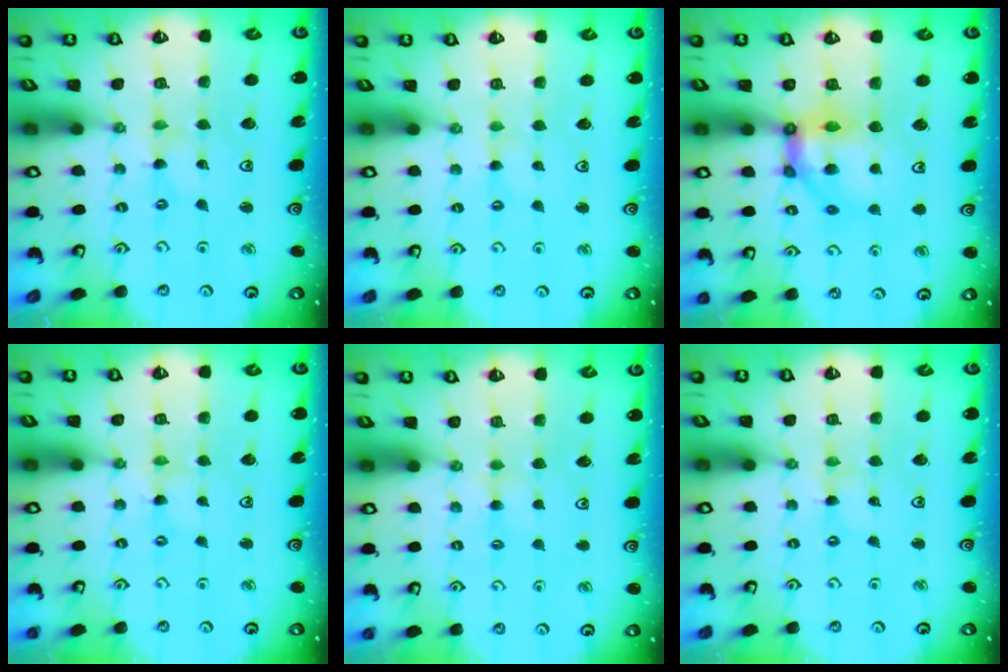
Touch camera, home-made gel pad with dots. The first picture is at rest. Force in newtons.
{"total": 0.0}
{"total": 10.2, "press": 10.1, "slide": 1.3}
{"total": 2.4, "press": 2.3, "slide": 0.4}
{"total": 3.2, "press": 3.2, "slide": 0.5}
{"total": 0.8, "press": 0.7, "slide": 0.2}